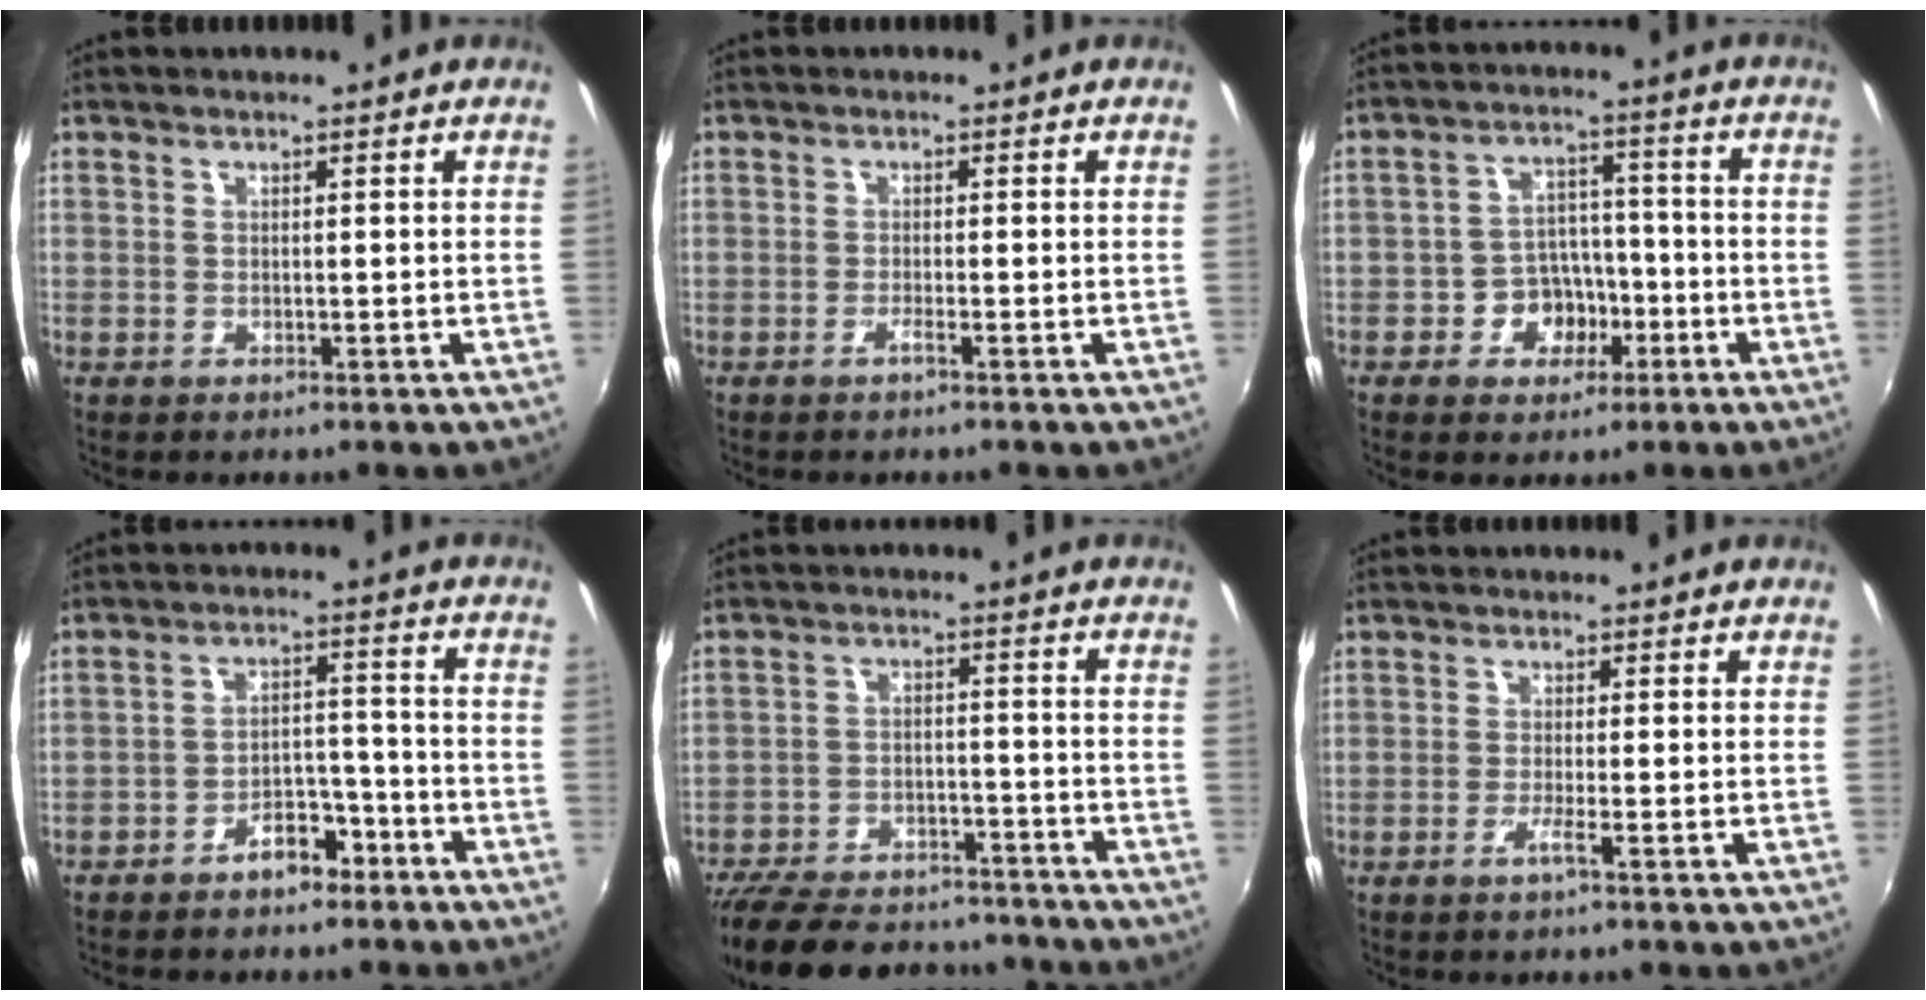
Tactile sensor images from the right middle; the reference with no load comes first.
{"total": 1.1, "force": [-0.7, -0.3, 0.7], "torque": [-0.015, 0.001, -0.015]}
{"total": 7.3, "force": [-3.5, 5.7, 2.9], "torque": [-0.065, 0.021, -0.049]}
{"total": 7.2, "force": [-5.5, 3.7, 2.9], "torque": [-0.062, 0.034, -0.071]}
{"total": 22.9, "force": [-19.2, 8.5, 9.1], "torque": [-0.207, 0.003, -0.269]}
{"total": 1.8, "force": [-1.0, -0.6, 1.3], "torque": [-0.028, -0.002, -0.022]}